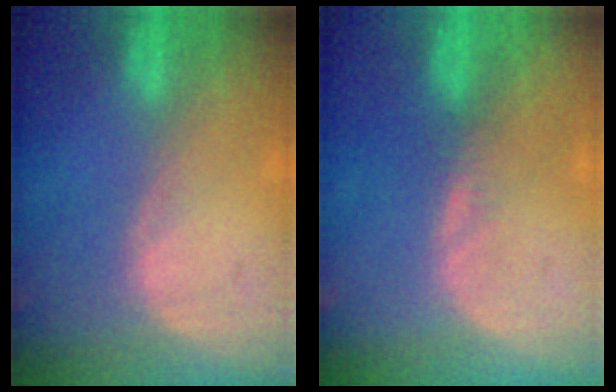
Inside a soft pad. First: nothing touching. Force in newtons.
{"total": 0.8, "press": 0.8, "slide": 0.1}